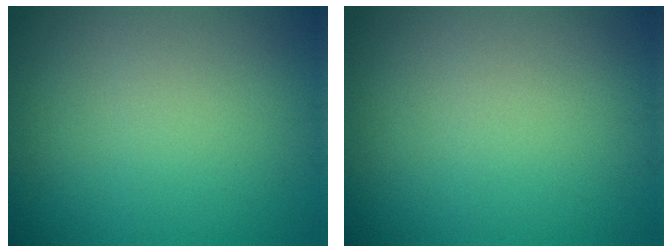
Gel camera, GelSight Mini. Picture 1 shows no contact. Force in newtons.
{"total": 0.0}